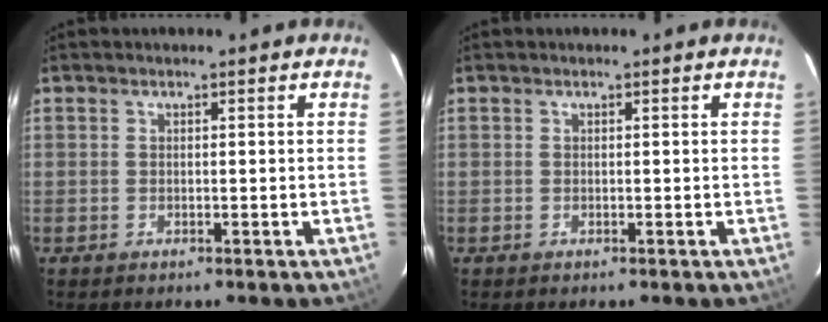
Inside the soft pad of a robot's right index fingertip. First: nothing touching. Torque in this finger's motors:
{"motor_torque": [0.09, 0.10, 0.00, 0.00]}